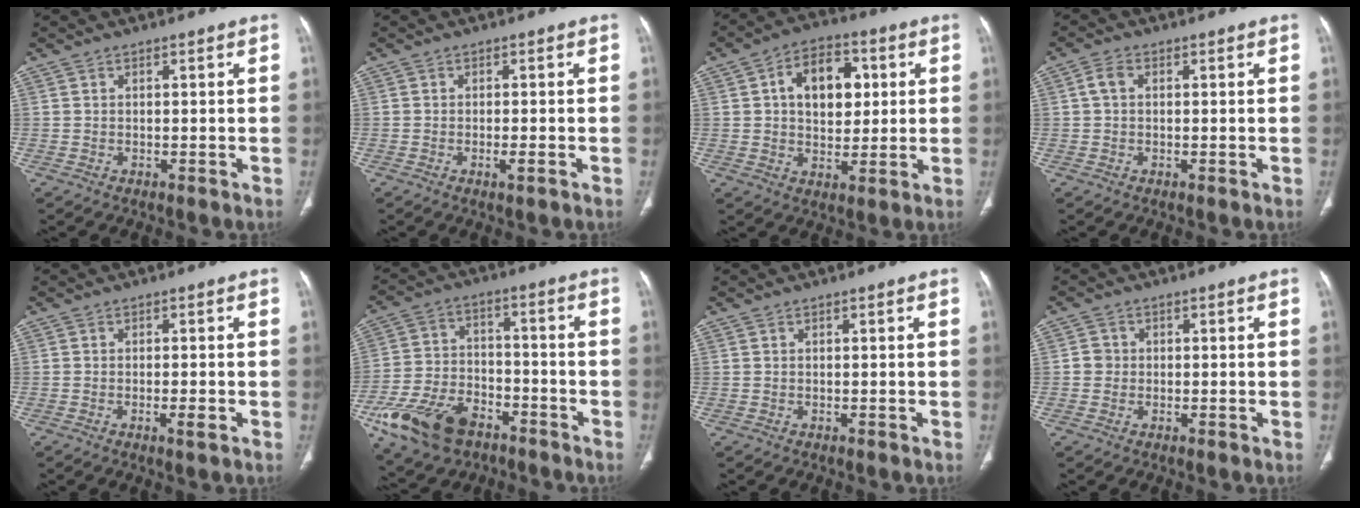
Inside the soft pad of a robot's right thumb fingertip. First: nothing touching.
{"total": 1.8, "force": [-0.7, 0.3, 1.6], "torque": [-0.028, -0.003, -0.015]}
{"total": 12.0, "force": [2.6, 7.8, 8.7], "torque": [-0.100, 0.006, 0.038]}
{"total": 2.3, "force": [0.3, 1.6, 1.6], "torque": [-0.033, 0.008, 0.004]}
{"total": 2.1, "force": [-0.8, 0.3, 1.9], "torque": [-0.033, -0.003, -0.016]}
{"total": 16.7, "force": [-9.6, 9.8, 9.5], "torque": [-0.182, 0.039, -0.172]}
{"total": 0.0}
{"total": 2.2, "force": [-0.1, 2.2, 0.6], "torque": [0.006, 0.007, -0.003]}